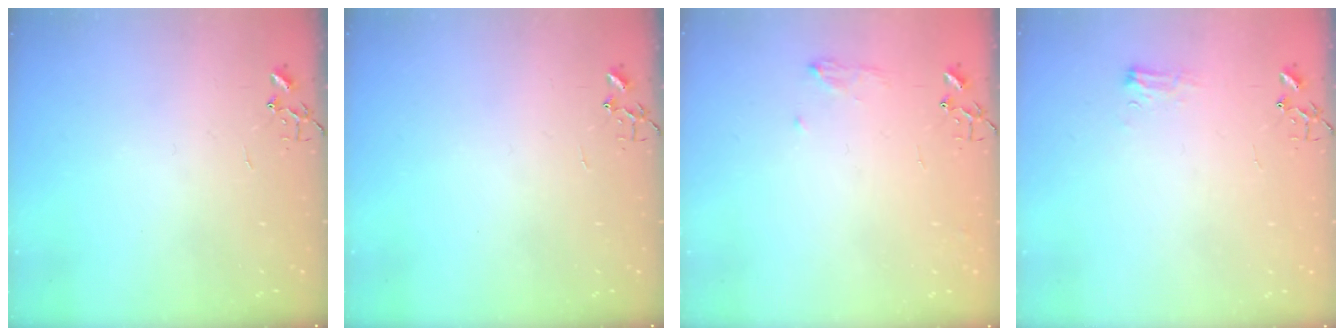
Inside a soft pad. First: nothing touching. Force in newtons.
{"total": 0.0}
{"total": 7.0, "press": 7.0, "slide": 0.8}
{"total": 7.3, "press": 7.2, "slide": 0.9}